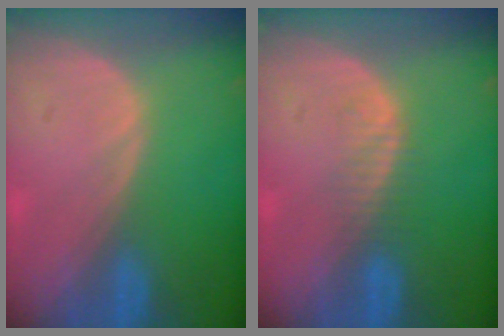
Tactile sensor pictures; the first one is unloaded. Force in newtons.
{"total": 2.3, "press": 2.3, "slide": 0.3}